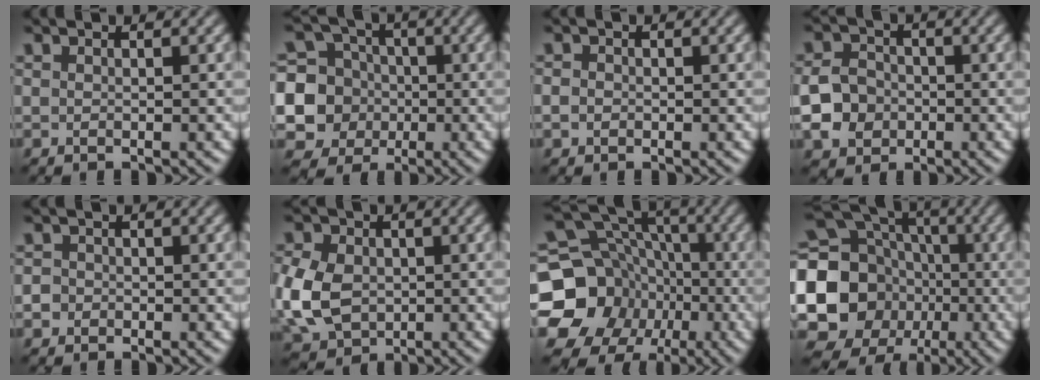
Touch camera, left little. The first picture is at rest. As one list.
[{"total": 9.2, "force": [-1.6, 8.7, 2.5], "torque": [-0.063, 0.010, -0.054]}, {"total": 1.1, "force": [-0.7, 0.8, 0.1], "torque": [0.003, -0.003, -0.015]}, {"total": 5.3, "force": [-1.6, 4.6, 2.0], "torque": [-0.033, -0.007, -0.047]}, {"total": 1.2, "force": [-0.6, 1.0, 0.1], "torque": [0.012, -0.006, -0.012]}, {"total": 8.6, "force": [-1.3, 6.4, 5.6], "torque": [-0.142, -0.010, -0.030]}, {"total": 17.1, "force": [-5.0, 15.0, 6.4], "torque": [-0.149, -0.021, -0.103]}, {"total": 15.1, "force": [-2.2, 13.5, 6.4], "torque": [-0.142, -0.024, -0.068]}]